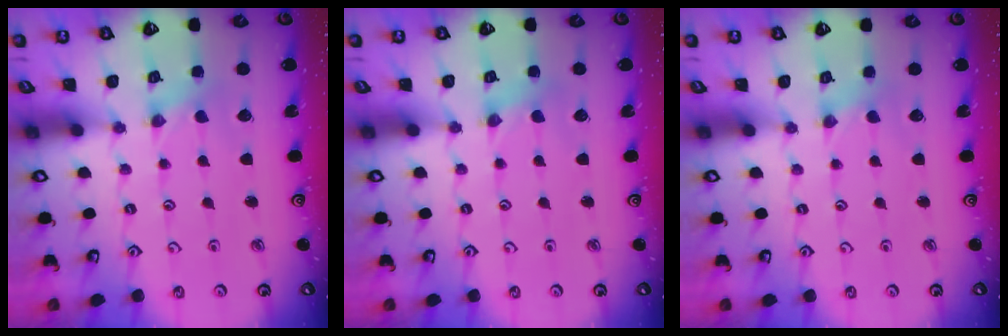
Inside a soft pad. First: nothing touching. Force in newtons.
{"total": 1.3, "press": 1.3, "slide": 0.3}
{"total": 1.0, "press": 1.0, "slide": 0.2}